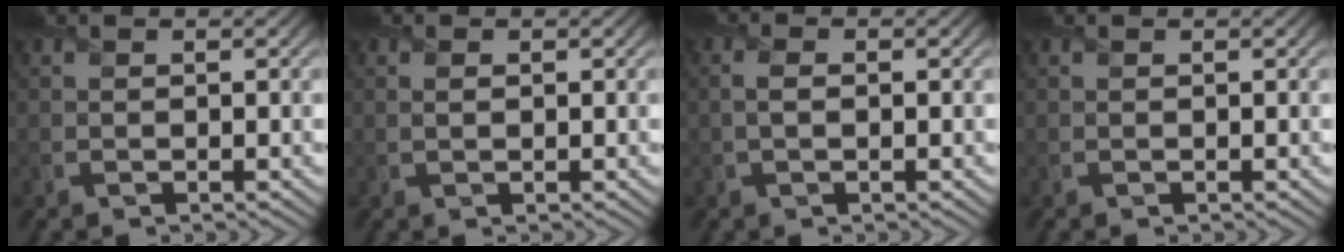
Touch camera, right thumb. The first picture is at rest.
{"total": 0.8, "force": [0.0, 0.4, 0.6], "torque": [-0.015, -0.002, 0.000]}
{"total": 1.7, "force": [-0.2, 0.9, 1.4], "torque": [-0.034, -0.002, -0.002]}
{"total": 0.0}